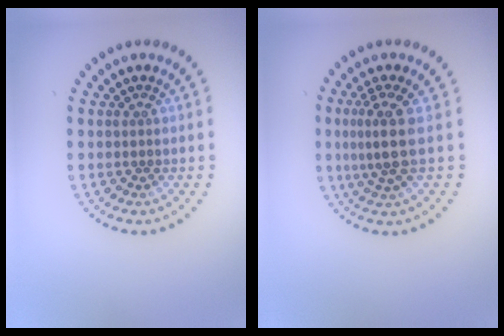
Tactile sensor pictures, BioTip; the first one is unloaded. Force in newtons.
{"total": 3.0, "press": 2.5, "slide": 1.7}